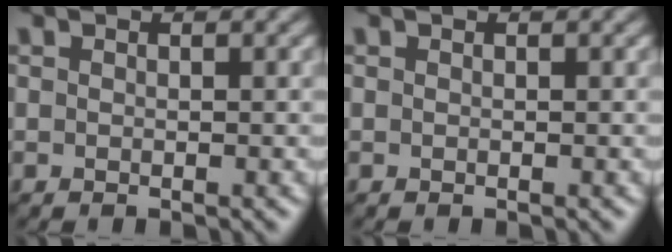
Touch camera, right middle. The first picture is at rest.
{"total": 0.0}